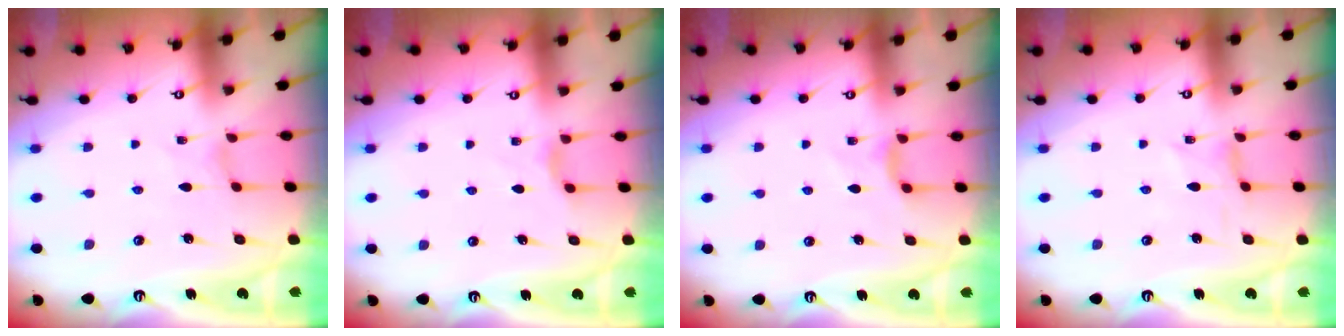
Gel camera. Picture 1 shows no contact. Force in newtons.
{"total": 2.7, "press": 2.7, "slide": 0.4}
{"total": 5.9, "press": 5.8, "slide": 0.8}
{"total": 0.0}